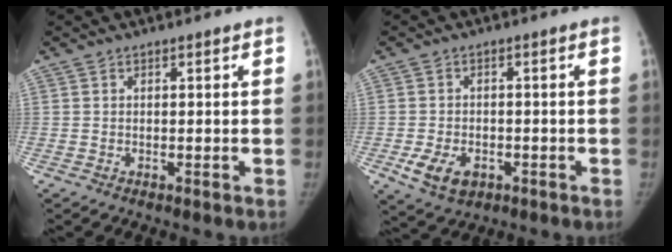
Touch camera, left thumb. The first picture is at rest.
{"total": 6.4, "force": [-2.6, 4.3, 3.9], "torque": [-0.069, 0.005, -0.037]}